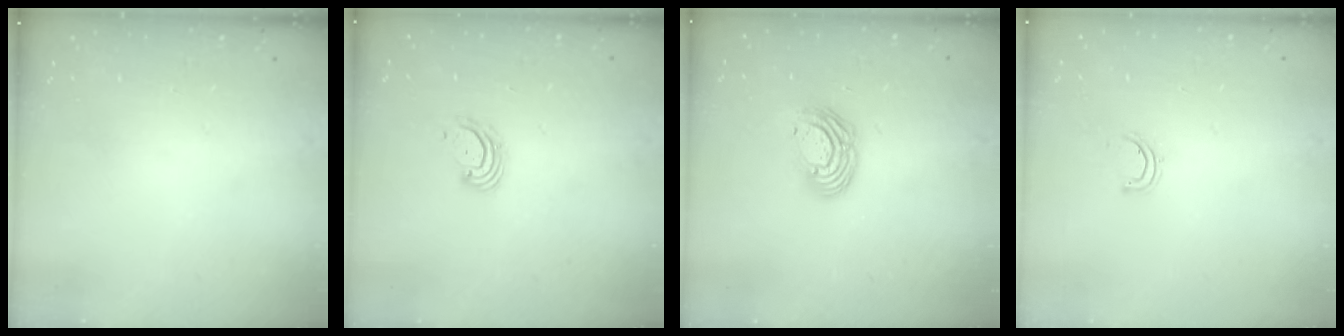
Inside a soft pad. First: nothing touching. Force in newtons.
{"total": 2.9, "press": 2.9, "slide": 0.1}
{"total": 9.5, "press": 9.4, "slide": 1.7}
{"total": 3.8, "press": 3.5, "slide": 1.6}